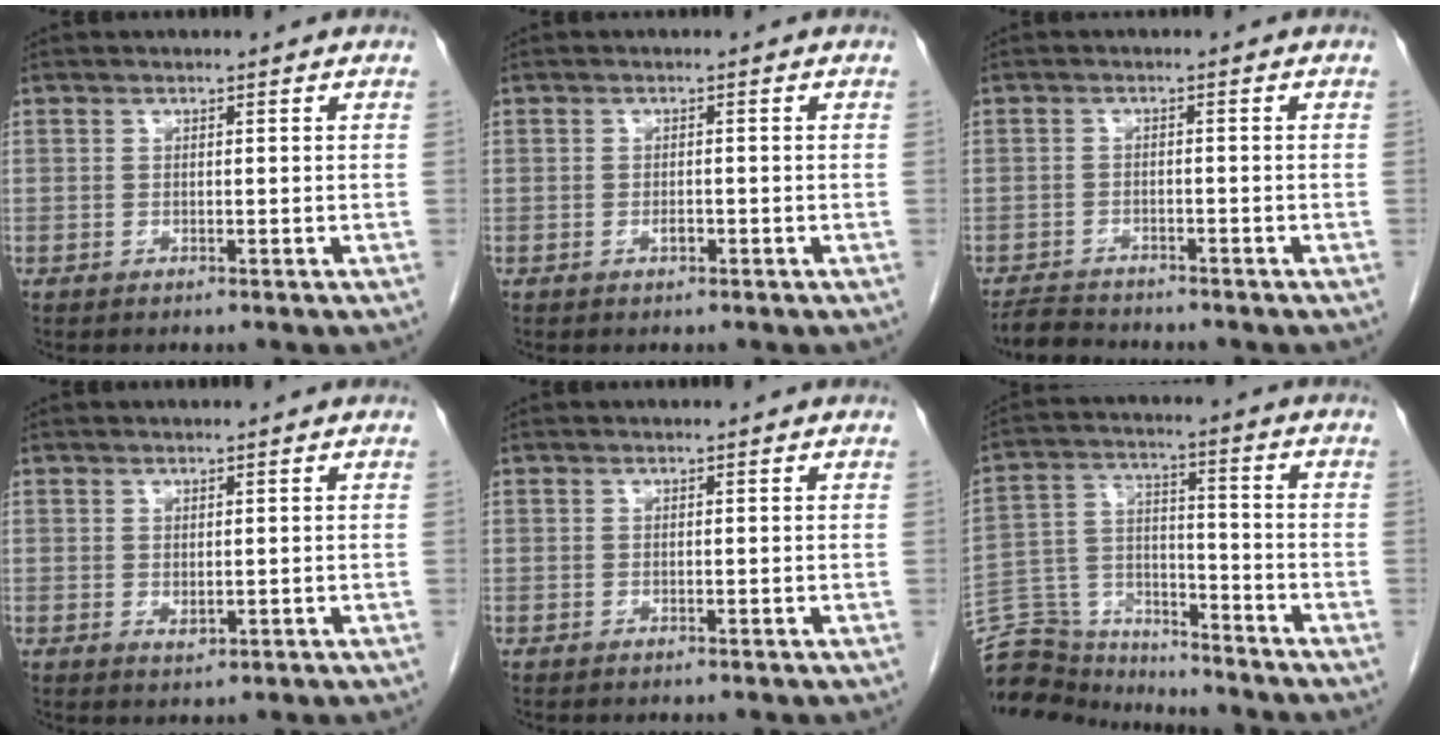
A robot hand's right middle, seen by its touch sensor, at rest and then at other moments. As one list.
[{"total": 0.9, "force": [-0.4, 0.4, 0.6], "torque": [-0.015, 0.001, -0.006]}, {"total": 3.7, "force": [-3.6, 0.5, 0.4], "torque": [-0.010, -0.015, -0.064]}, {"total": 1.2, "force": [0.0, 0.7, 1.0], "torque": [-0.018, -0.005, 0.006]}, {"total": 0.0}, {"total": 12.7, "force": [-12.5, 2.6, 0.8], "torque": [-0.021, 0.042, -0.219]}]